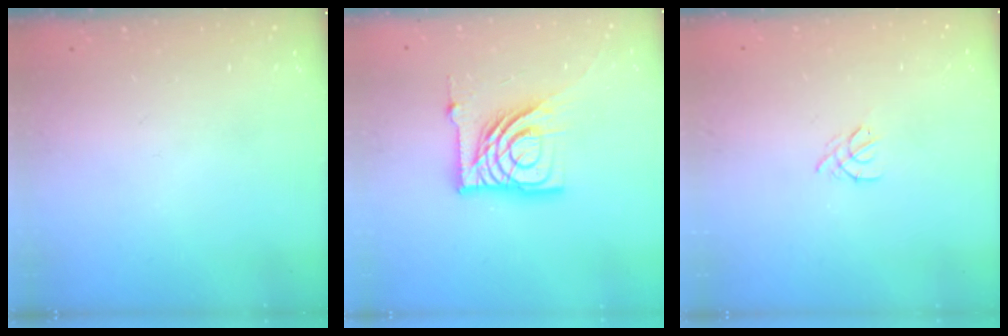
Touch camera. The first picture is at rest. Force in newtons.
{"total": 16.2, "press": 16.2, "slide": 1.7}
{"total": 2.0, "press": 1.9, "slide": 0.5}